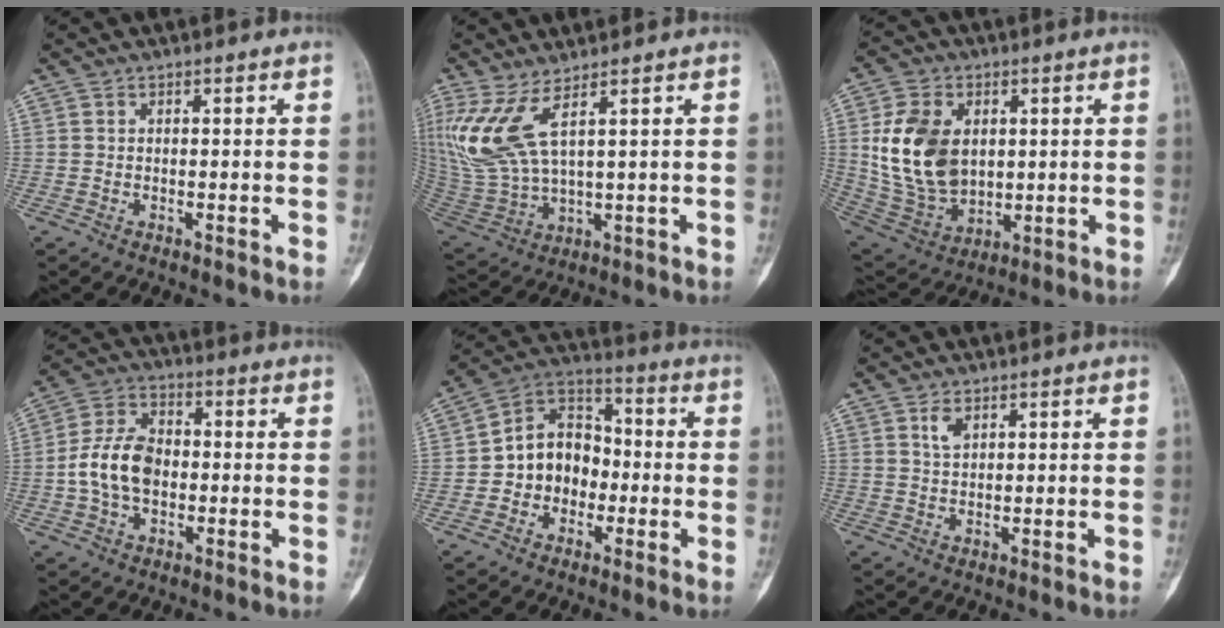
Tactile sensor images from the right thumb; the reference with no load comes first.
{"total": 12.0, "force": [5.6, 3.8, 9.9], "torque": [-0.236, -0.032, 0.134]}
{"total": 16.2, "force": [2.7, 11.2, 11.4], "torque": [-0.195, -0.014, 0.066]}
{"total": 10.4, "force": [-1.2, 7.1, 7.6], "torque": [-0.130, 0.024, -0.032]}
{"total": 12.0, "force": [-1.7, 9.5, 7.1], "torque": [-0.077, 0.041, -0.042]}
{"total": 2.4, "force": [1.3, 1.2, 1.6], "torque": [-0.026, -0.003, 0.026]}